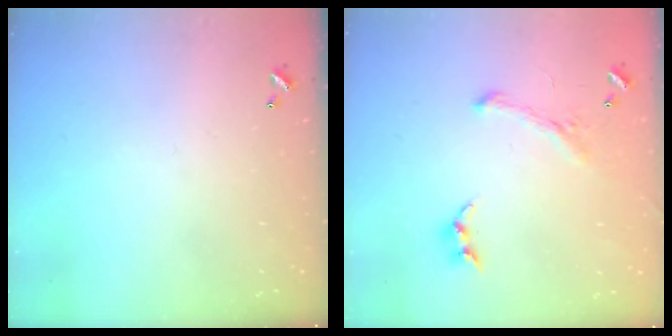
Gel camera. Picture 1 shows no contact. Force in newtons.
{"total": 1.1, "press": 0.6, "slide": 1.0}